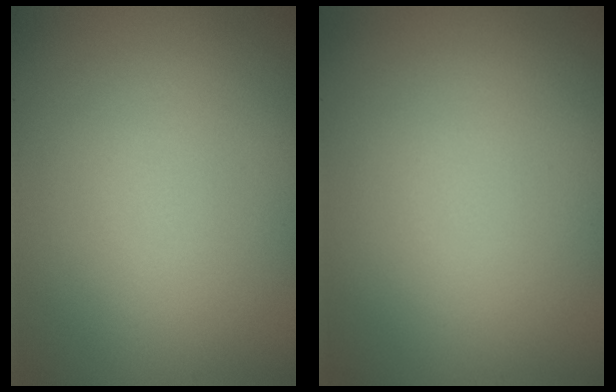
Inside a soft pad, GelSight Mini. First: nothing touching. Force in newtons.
{"total": 0.0}